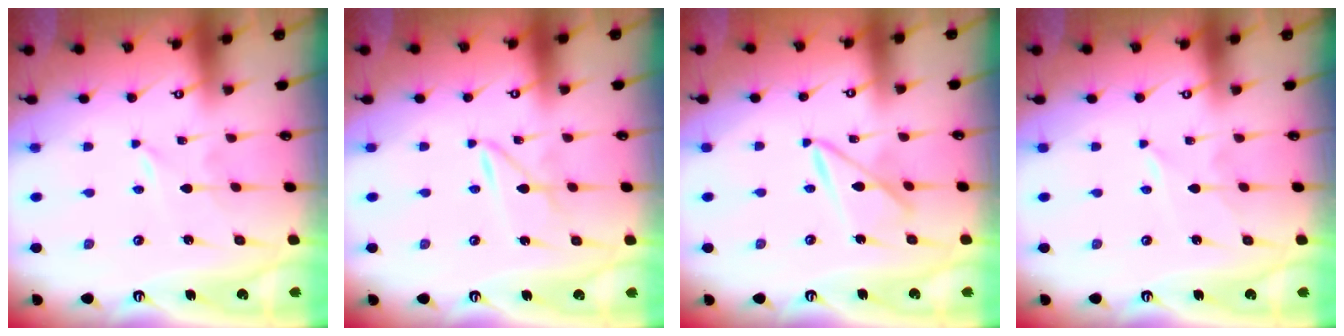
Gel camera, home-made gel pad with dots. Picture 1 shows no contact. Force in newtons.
{"total": 2.2, "press": 2.1, "slide": 0.3}
{"total": 7.9, "press": 7.9, "slide": 0.4}
{"total": 1.4, "press": 1.3, "slide": 0.3}